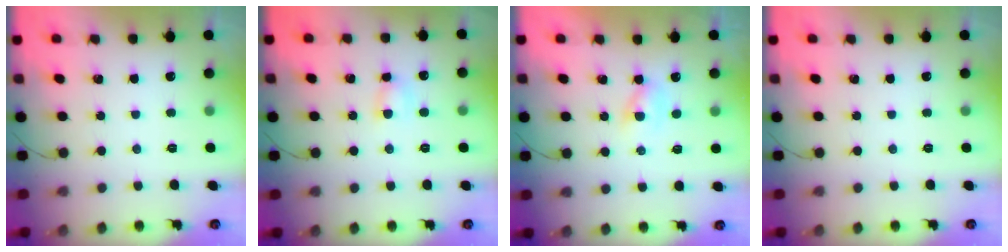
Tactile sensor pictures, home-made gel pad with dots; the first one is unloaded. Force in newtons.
{"total": 4.1, "press": 4.0, "slide": 0.9}
{"total": 1.7, "press": 1.5, "slide": 0.7}
{"total": 0.0}